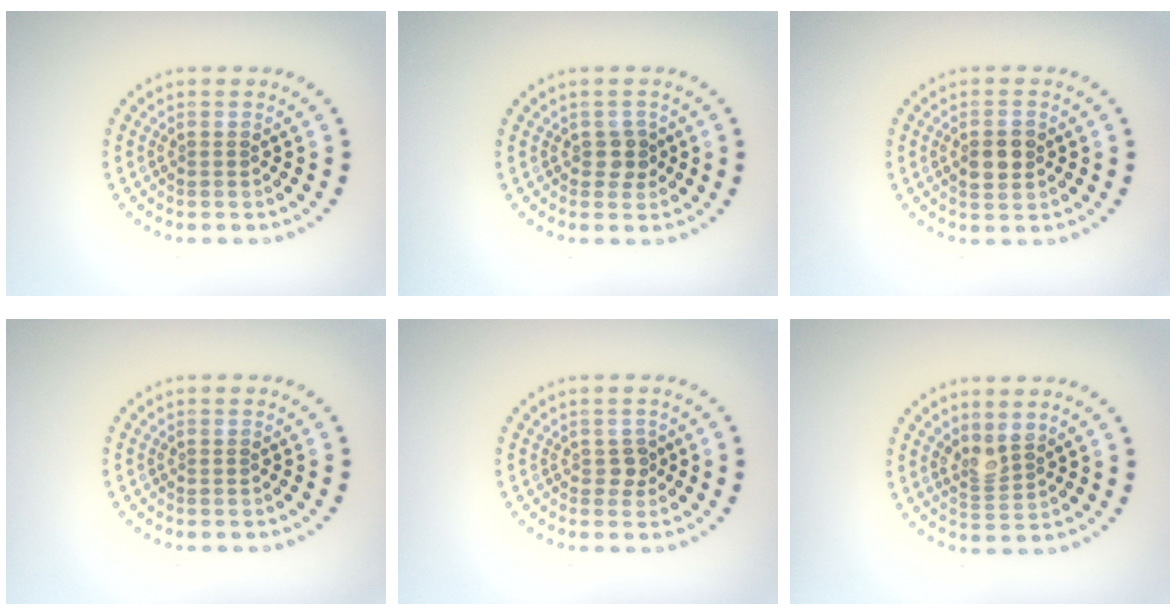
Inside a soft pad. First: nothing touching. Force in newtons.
{"total": 1.4, "press": 1.4, "slide": 0.5}
{"total": 2.8, "press": 2.7, "slide": 0.1}
{"total": 0.0}
{"total": 1.2, "press": 1.0, "slide": 0.6}
{"total": 2.0, "press": 1.6, "slide": 1.3}